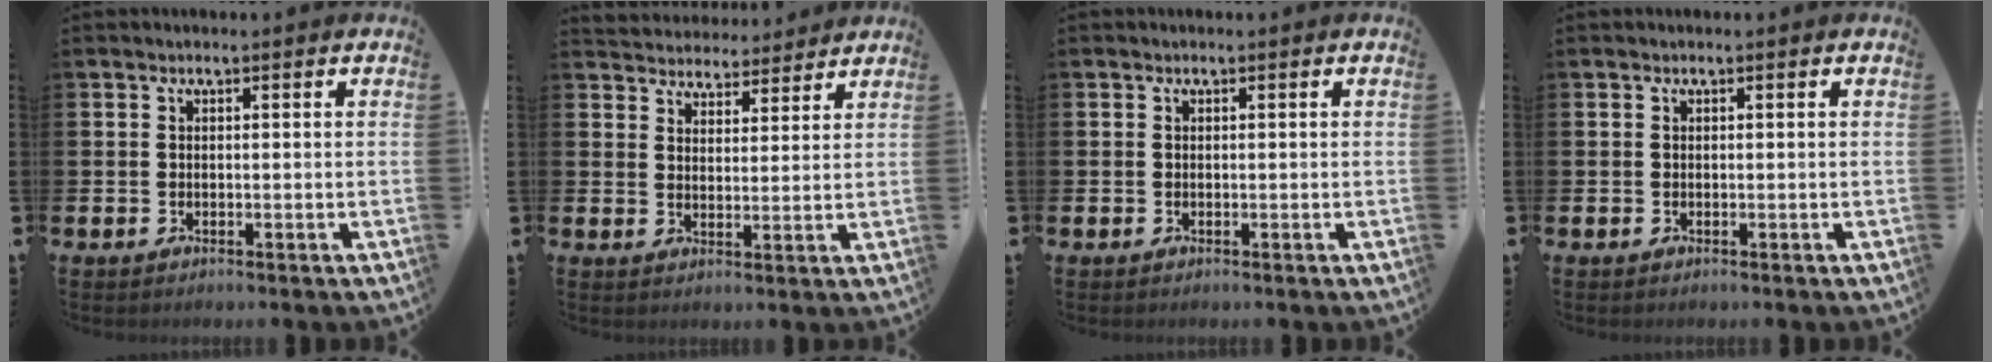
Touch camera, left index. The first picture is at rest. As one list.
[{"total": 4.4, "force": [4.3, 0.9, -0.5], "torque": [-0.005, -0.029, 0.078]}, {"total": 0.0}, {"total": 0.0}]